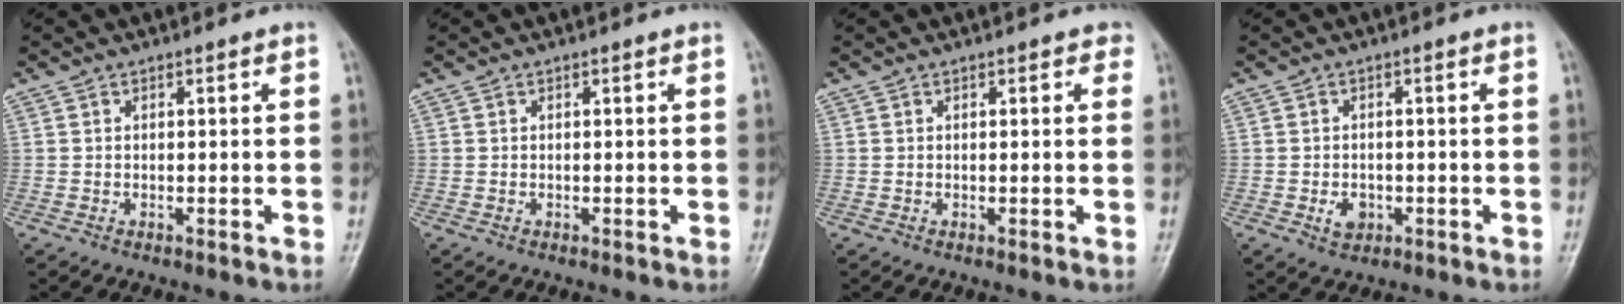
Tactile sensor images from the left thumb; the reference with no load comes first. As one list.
[{"total": 0.0}, {"total": 1.6, "force": [0.9, 0.9, 1.0], "torque": [0.001, 0.000, 0.006]}, {"total": 2.9, "force": [-0.9, 2.2, 1.6], "torque": [-0.019, 0.001, -0.009]}]